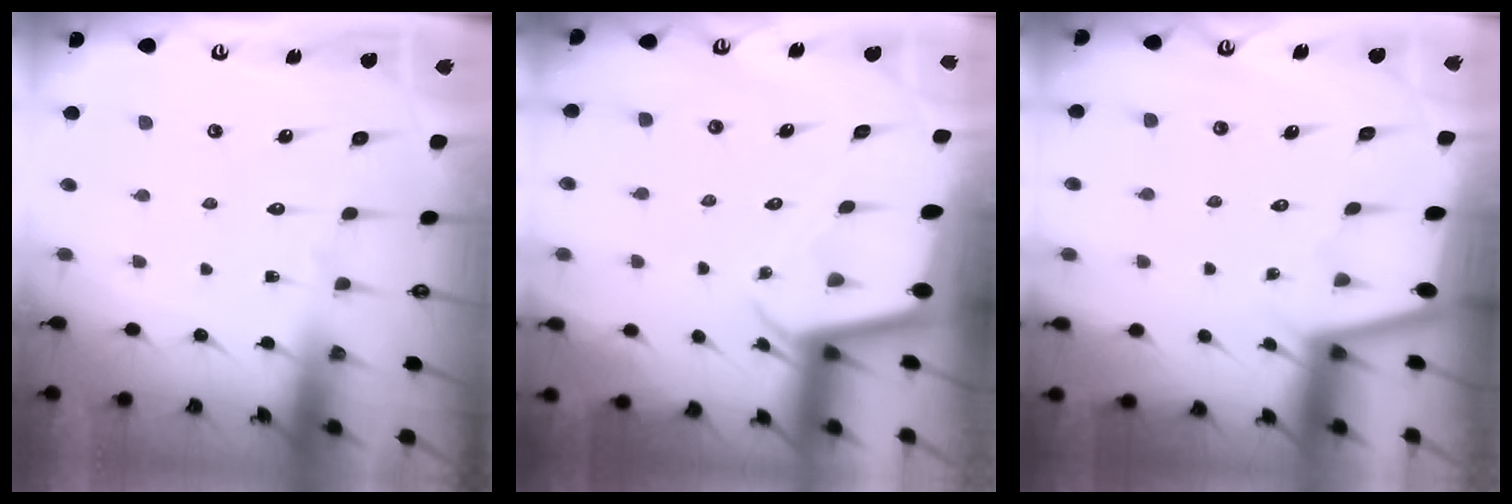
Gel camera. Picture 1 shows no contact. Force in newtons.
{"total": 2.2, "press": 2.2, "slide": 0.2}
{"total": 1.3, "press": 1.3, "slide": 0.2}